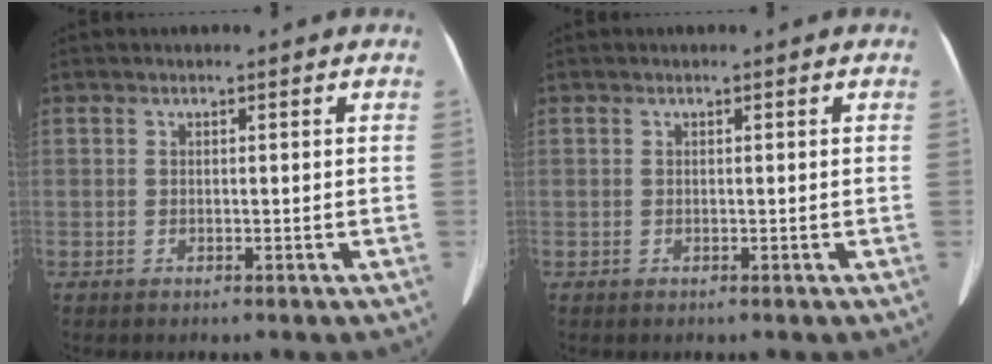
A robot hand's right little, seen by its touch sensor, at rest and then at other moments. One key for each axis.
{"total": 0.0}